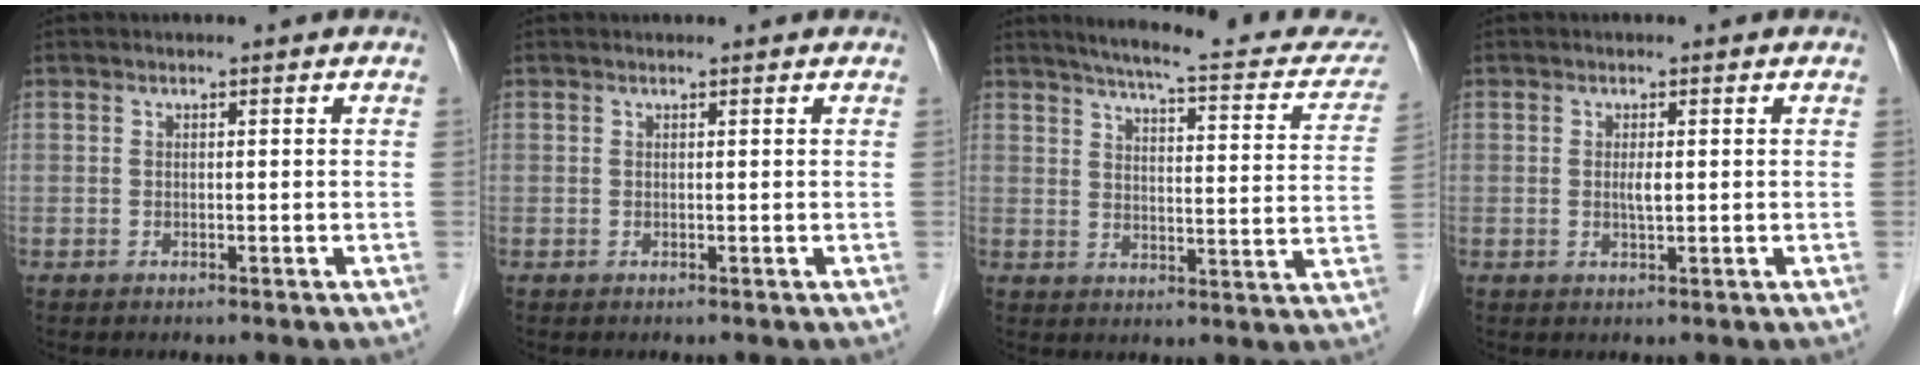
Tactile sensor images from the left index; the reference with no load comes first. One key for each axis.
{"total": 1.0, "fx": 1.0, "fy": 0.1, "fz": 0.2, "tx": -0.011, "ty": 0.007, "tz": 0.013}
{"total": 19.6, "fx": 17.4, "fy": 2.9, "fz": 8.6, "tx": -0.105, "ty": -0.018, "tz": 0.209}
{"total": 1.5, "fx": 0.2, "fy": 0.2, "fz": 1.4, "tx": -0.030, "ty": -0.001, "tz": 0.004}